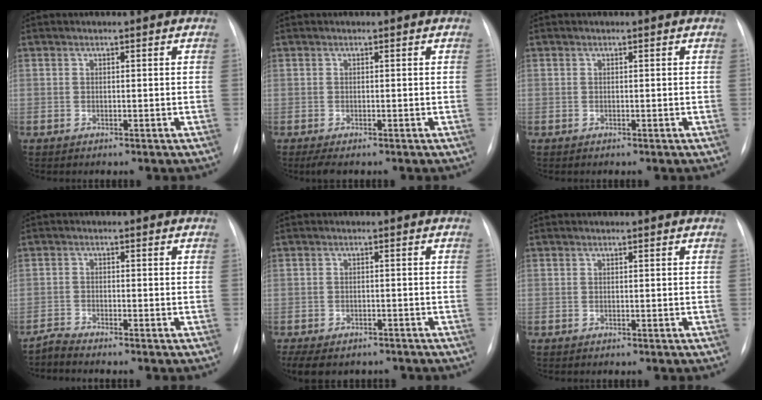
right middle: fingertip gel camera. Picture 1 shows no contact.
{"total": 2.4, "force": [-1.7, 0.7, 1.5], "torque": [-0.026, -0.007, -0.023]}
{"total": 0.0}
{"total": 2.7, "force": [-2.5, -0.9, -0.4], "torque": [0.005, -0.018, -0.052]}
{"total": 12.5, "force": [-9.3, 6.7, 5.1], "torque": [-0.131, -0.015, -0.113]}
{"total": 0.0}